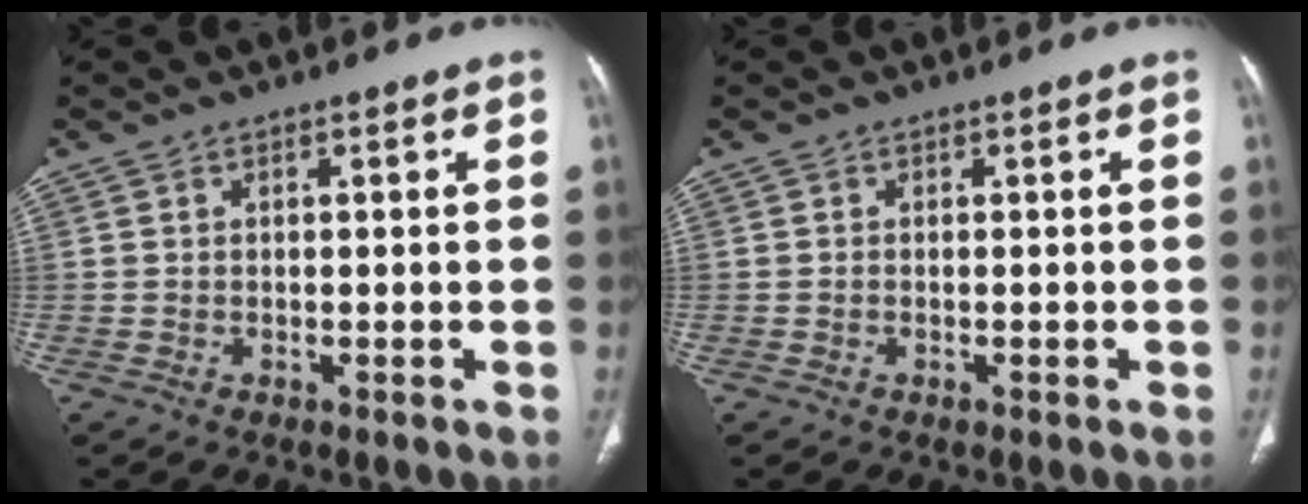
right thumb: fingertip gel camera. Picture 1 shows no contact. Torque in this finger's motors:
{"motor_torque": [-0.05, 0.20, -0.23, 0.11, 0.03]}